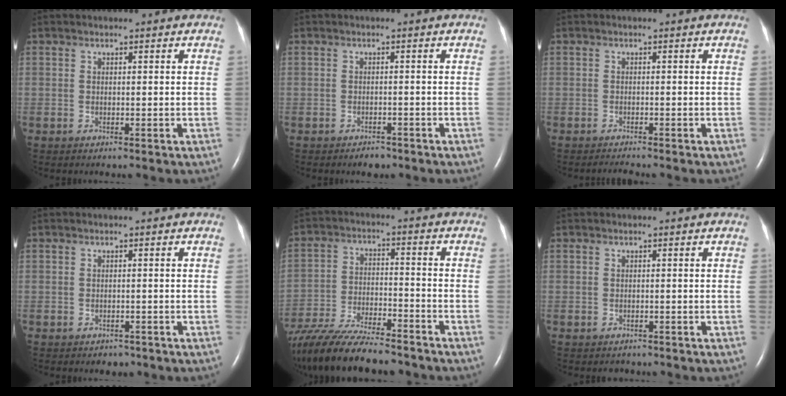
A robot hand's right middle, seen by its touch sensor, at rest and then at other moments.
{"total": 1.7, "force": [-1.4, 0.9, 0.6], "torque": [-0.014, 0.000, -0.015]}
{"total": 1.1, "force": [-1.0, -0.2, 0.1], "torque": [-0.011, -0.008, -0.015]}
{"total": 1.4, "force": [-1.1, 0.9, 0.2], "torque": [-0.008, 0.001, -0.011]}
{"total": 19.3, "force": [-16.6, 3.3, 9.4], "torque": [-0.193, -0.030, -0.275]}
{"total": 1.1, "force": [-0.9, 0.6, 0.0], "torque": [-0.005, 0.000, -0.010]}